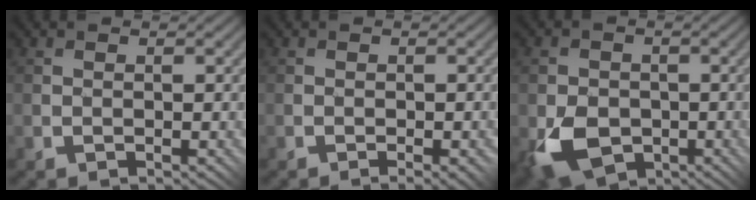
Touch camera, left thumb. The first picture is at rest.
{"total": 1.4, "force": [-1.0, 0.6, 0.9], "torque": [-0.008, -0.001, -0.011]}
{"total": 7.3, "force": [-2.9, 5.4, 3.9], "torque": [-0.089, -0.019, -0.058]}